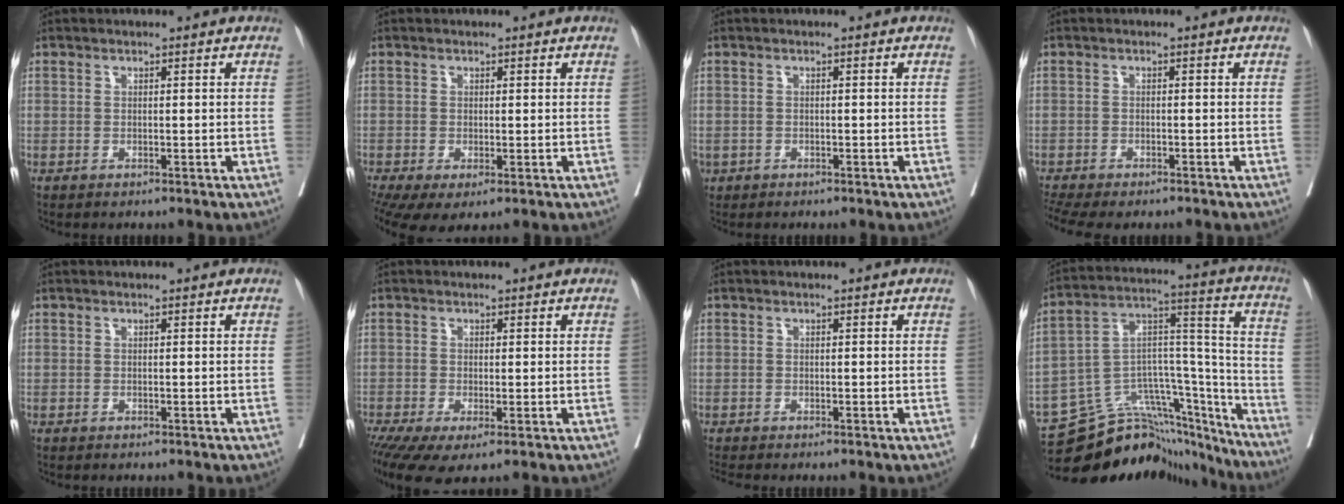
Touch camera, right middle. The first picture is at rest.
{"total": 6.0, "force": [-2.8, 2.3, 4.7], "torque": [-0.093, -0.017, -0.047]}
{"total": 0.9, "force": [-0.5, 0.7, 0.1], "torque": [-0.006, 0.003, -0.003]}
{"total": 8.7, "force": [-7.4, 2.4, 4.0], "torque": [-0.075, 0.002, -0.109]}
{"total": 0.0}
{"total": 7.6, "force": [-4.1, 2.3, 6.0], "torque": [-0.118, -0.019, -0.073]}
{"total": 1.0, "force": [-0.9, -0.4, 0.1], "torque": [-0.003, -0.003, -0.020]}
{"total": 18.2, "force": [-15.8, 6.1, 6.8], "torque": [-0.083, 0.048, -0.241]}